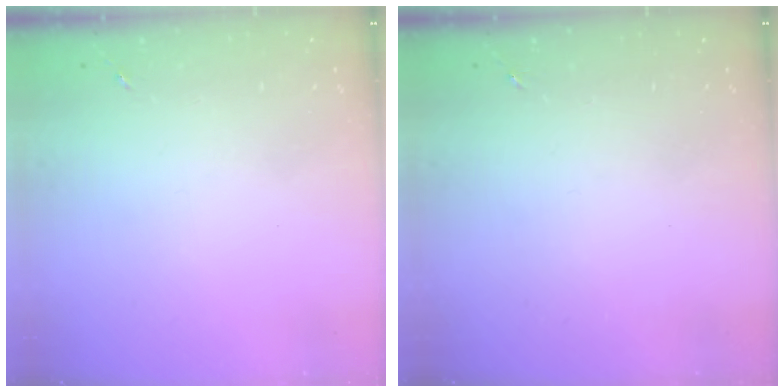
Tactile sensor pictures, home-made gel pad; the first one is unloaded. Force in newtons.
{"total": 0.0}